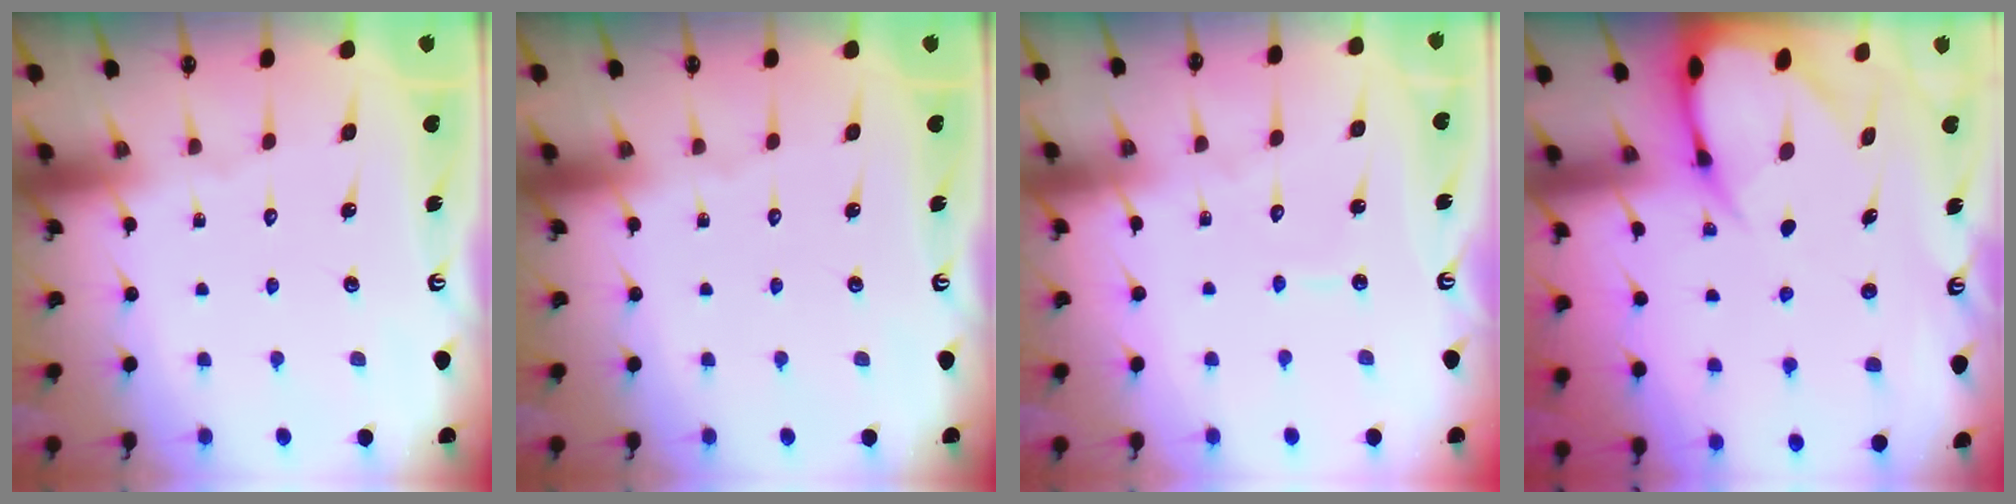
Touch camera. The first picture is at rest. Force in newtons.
{"total": 0.0}
{"total": 2.6, "press": 2.6, "slide": 0.3}
{"total": 7.2, "press": 7.2, "slide": 0.8}